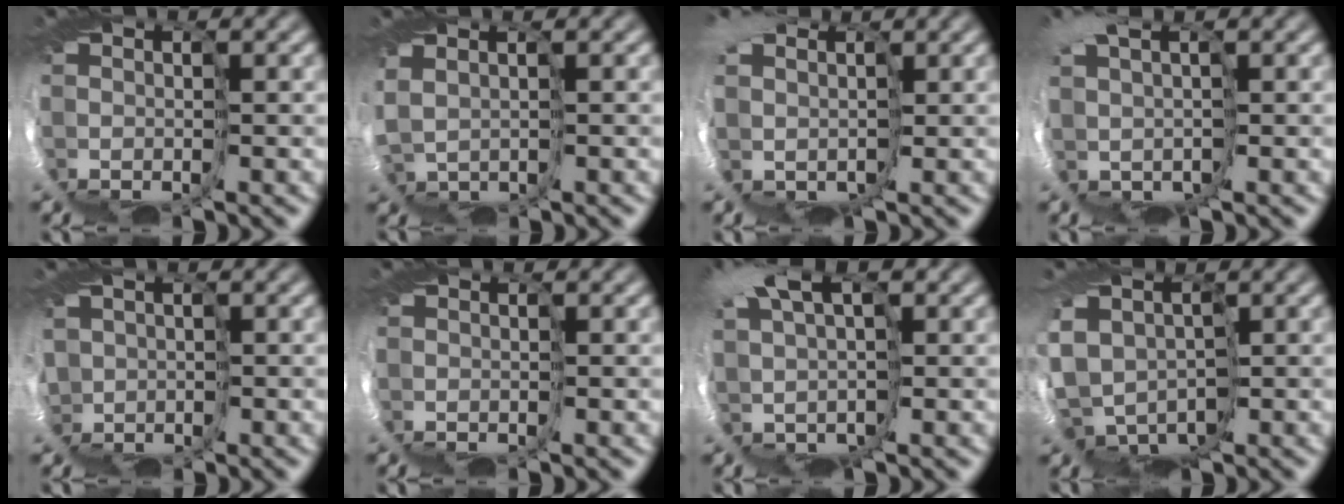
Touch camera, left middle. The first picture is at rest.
{"total": 2.6, "force": [1.6, 1.5, 1.4], "torque": [-0.058, 0.008, 0.040]}
{"total": 5.2, "force": [1.8, 4.1, 2.7], "torque": [-0.059, -0.022, 0.023]}
{"total": 2.3, "force": [1.1, 1.1, 1.7], "torque": [-0.055, -0.009, 0.007]}
{"total": 4.2, "force": [0.3, 3.6, 2.1], "torque": [-0.082, -0.009, 0.003]}
{"total": 0.0}
{"total": 4.7, "force": [2.3, 2.2, 3.5], "torque": [-0.100, 0.000, 0.026]}
{"total": 8.2, "force": [-0.7, 5.6, 6.0], "torque": [-0.121, -0.020, -0.011]}